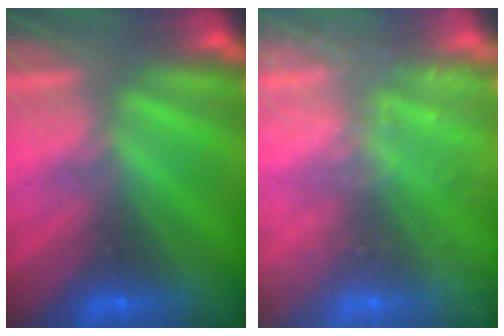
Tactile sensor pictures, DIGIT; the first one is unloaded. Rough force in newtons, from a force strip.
{"total": 13.7}